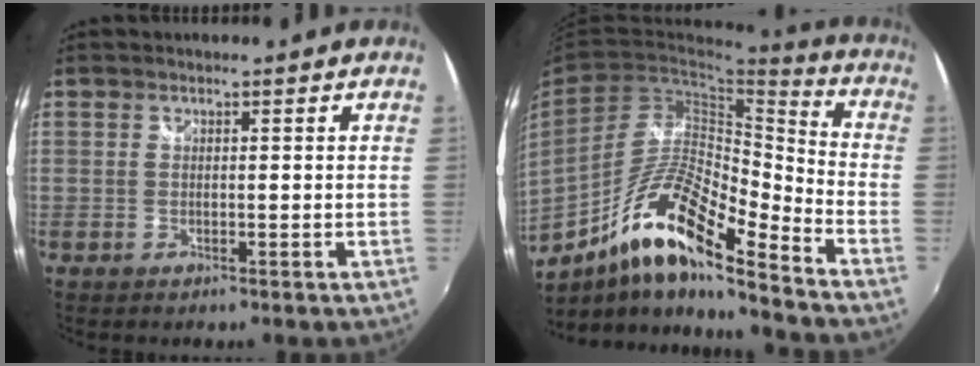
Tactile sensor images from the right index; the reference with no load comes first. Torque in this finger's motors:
{"motor_torque": [0.75, -0.87, 0.78, 0.21]}